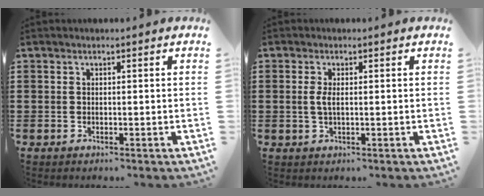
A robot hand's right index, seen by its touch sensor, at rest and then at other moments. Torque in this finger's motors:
{"motor_torque": [0.41, 0.46, 0.19, 0.06]}